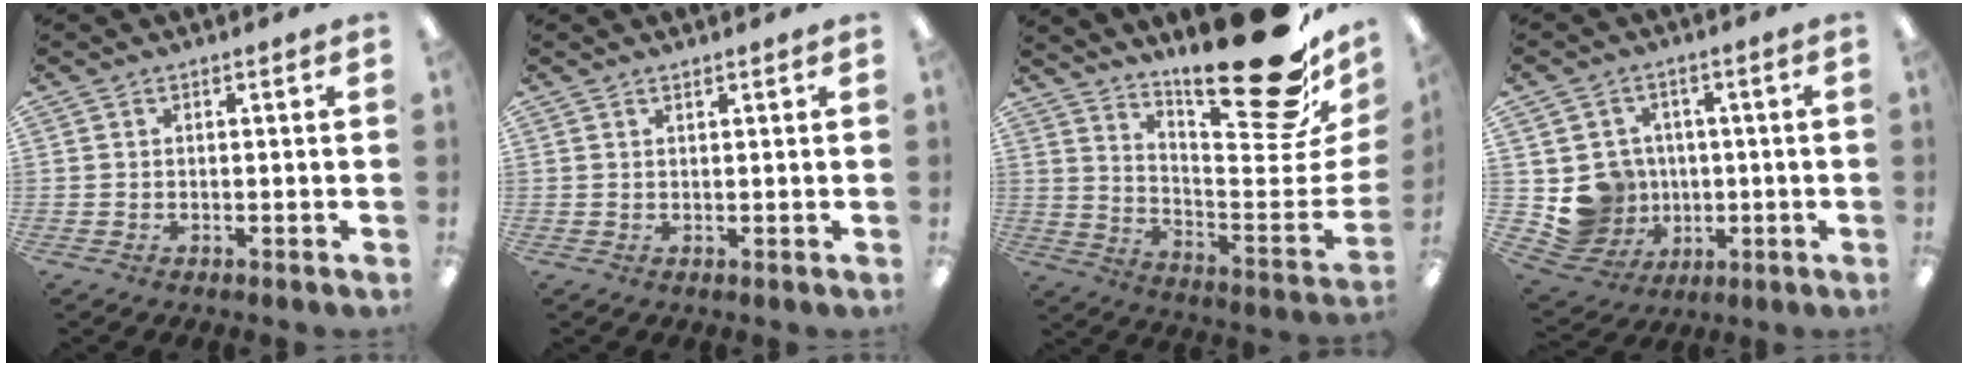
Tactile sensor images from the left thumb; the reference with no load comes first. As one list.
[{"total": 0.9, "force": [0.8, 0.0, 0.3], "torque": [-0.007, -0.001, 0.015]}, {"total": 27.3, "force": [19.2, 7.2, 18.0], "torque": [-0.233, -0.139, 0.309]}, {"total": 8.8, "force": [0.3, 8.8, 1.1], "torque": [-0.048, -0.002, 0.023]}]